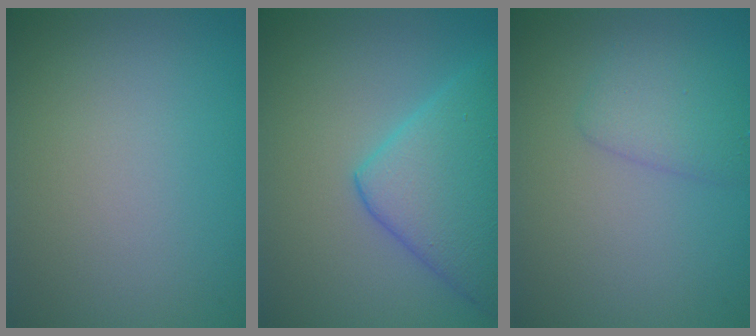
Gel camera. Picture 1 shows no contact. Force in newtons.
{"total": 7.1, "press": 7.1, "slide": 0.3}
{"total": 2.2, "press": 2.2, "slide": 0.2}